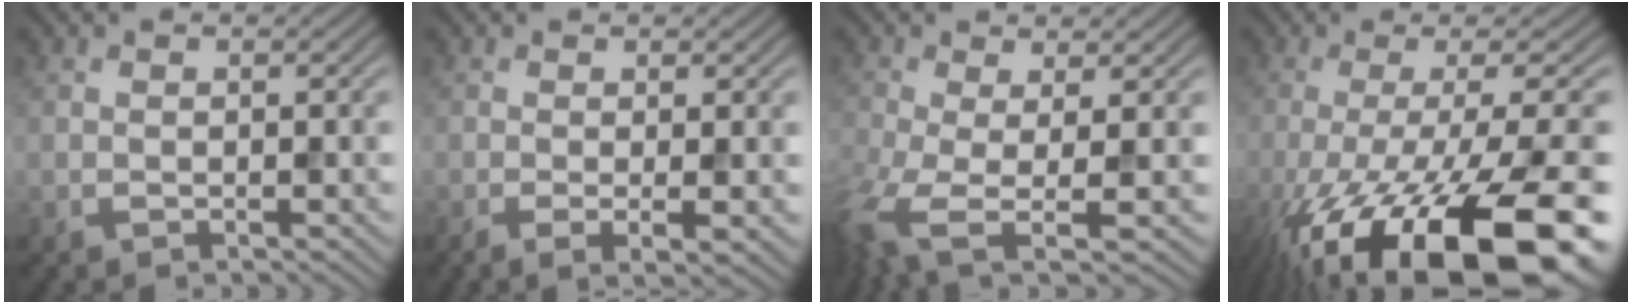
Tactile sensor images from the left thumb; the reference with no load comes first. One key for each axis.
{"total": 2.9, "fx": -0.7, "fy": 0.7, "fz": 2.8, "tx": -0.051, "ty": -0.006, "tz": -0.010}
{"total": 6.3, "fx": -2.4, "fy": 2.2, "fz": 5.4, "tx": -0.129, "ty": -0.026, "tz": -0.044}
{"total": 19.4, "fx": -10.0, "fy": 5.4, "fz": 15.8, "tx": -0.242, "ty": -0.027, "tz": -0.158}